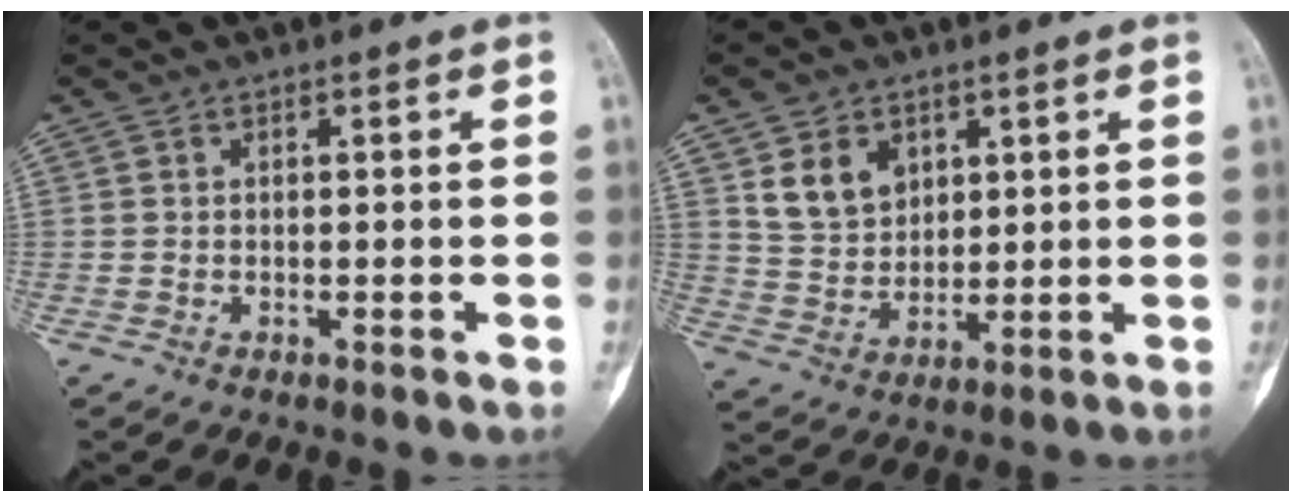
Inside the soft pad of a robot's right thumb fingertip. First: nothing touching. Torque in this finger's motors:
{"motor_torque": [0.41, 0.73, 0.06, 0.04, 0.00]}